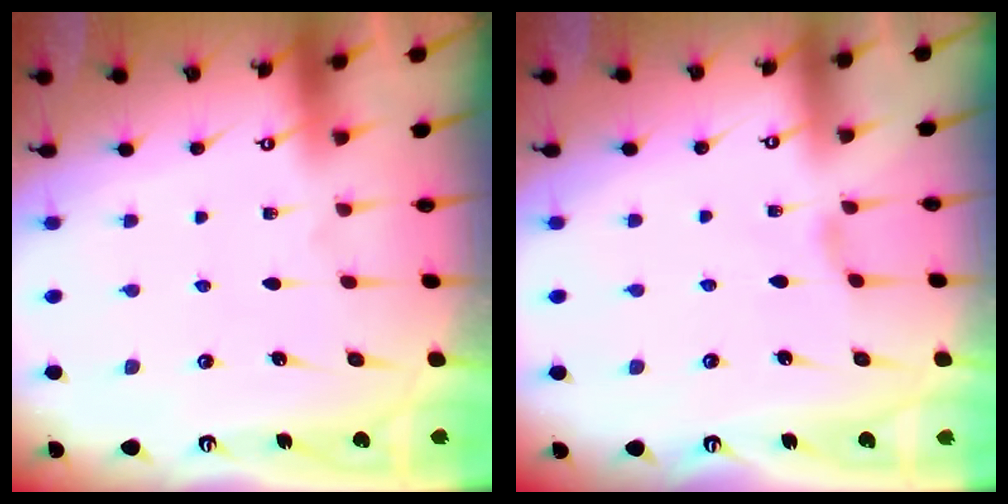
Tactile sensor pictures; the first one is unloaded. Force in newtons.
{"total": 1.9, "press": 1.8, "slide": 0.5}